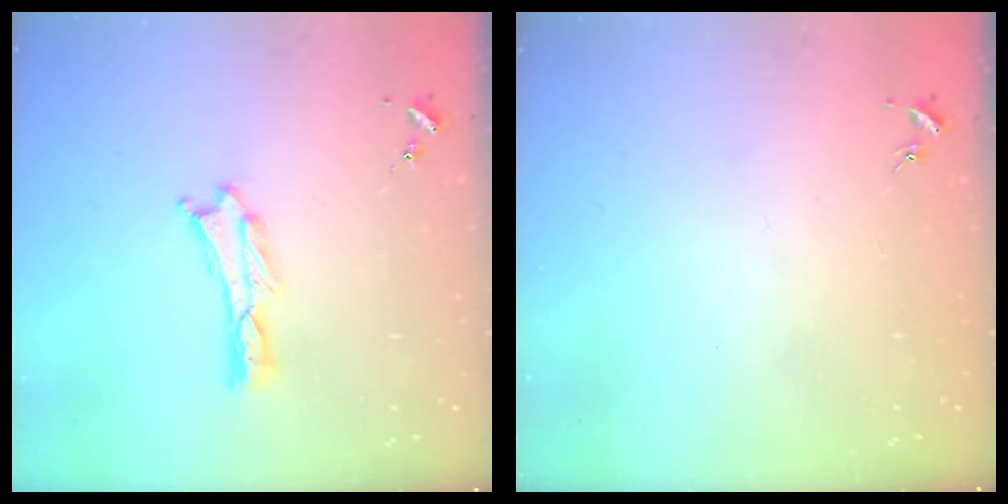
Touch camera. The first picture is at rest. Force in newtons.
{"total": 0.0}